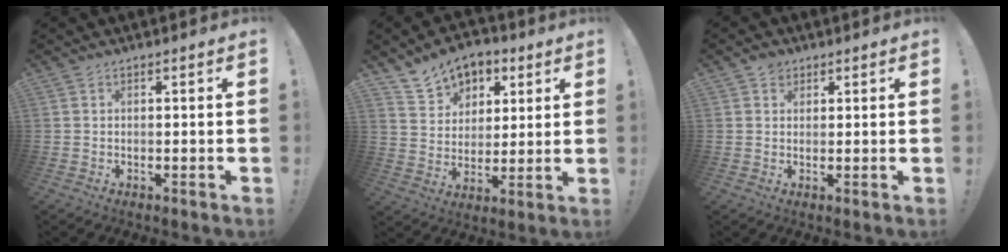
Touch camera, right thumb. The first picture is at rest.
{"total": 11.0, "force": [7.0, 7.9, 3.1], "torque": [-0.051, -0.042, 0.137]}
{"total": 2.6, "force": [1.5, 2.0, 0.5], "torque": [0.000, -0.005, 0.026]}